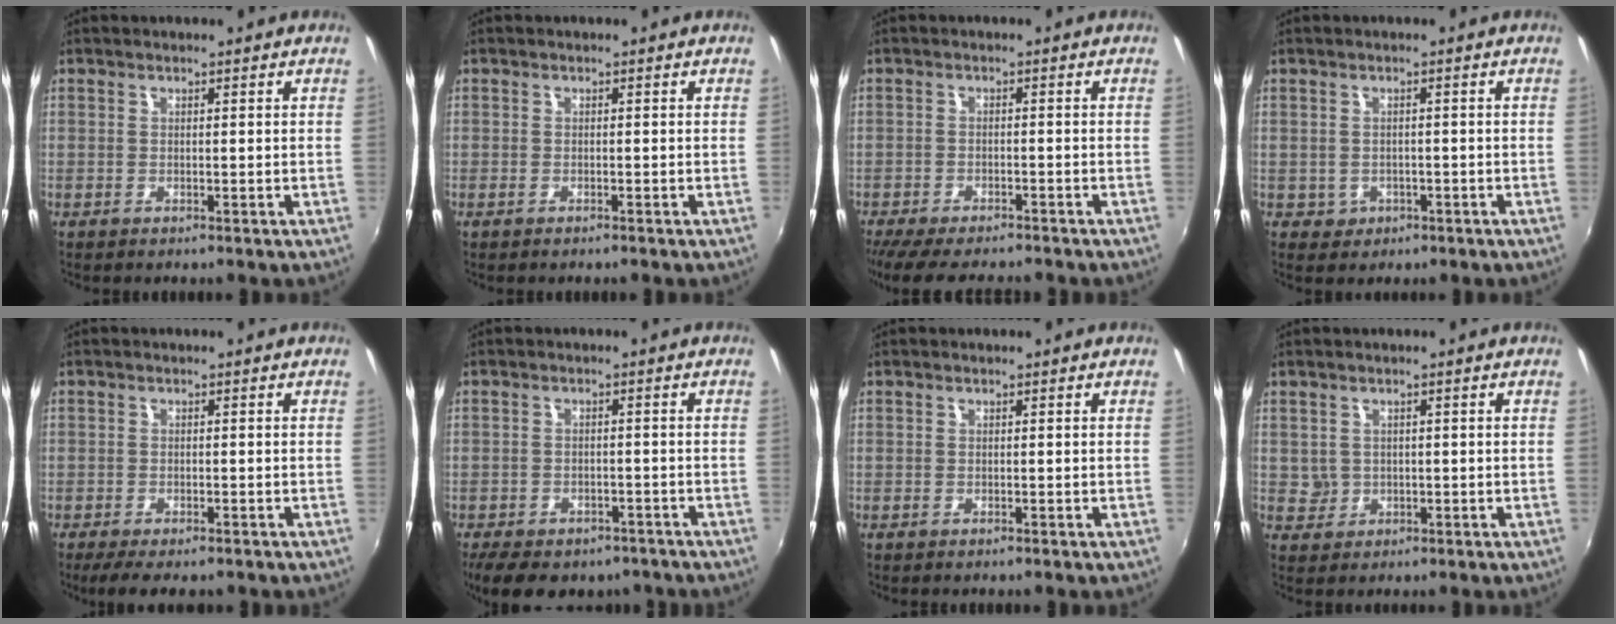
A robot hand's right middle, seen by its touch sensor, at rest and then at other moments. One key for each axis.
{"total": 0.8, "fx": -0.7, "fy": 0.1, "fz": 0.5, "tx": -0.011, "ty": -0.002, "tz": -0.012}
{"total": 11.1, "fx": -9.7, "fy": 2.1, "fz": 5.0, "tx": -0.112, "ty": -0.028, "tz": -0.155}
{"total": 2.7, "fx": -0.6, "fy": 2.5, "fz": 0.7, "tx": -0.020, "ty": 0.003, "tz": 0.000}
{"total": 4.7, "fx": -3.6, "fy": 1.3, "fz": 2.7, "tx": -0.064, "ty": -0.018, "tz": -0.060}
{"total": 12.3, "fx": -9.0, "fy": 6.1, "fz": 5.7, "tx": -0.128, "ty": -0.016, "tz": -0.121}
{"total": 0.0}
{"total": 2.4, "fx": 0.2, "fy": 2.4, "fz": 0.4, "tx": -0.001, "ty": 0.002, "tz": 0.005}